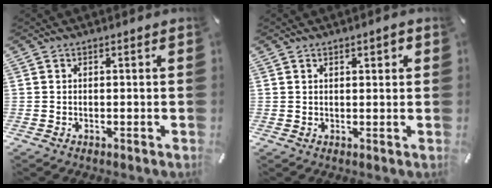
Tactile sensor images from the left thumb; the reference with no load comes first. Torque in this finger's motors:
{"motor_torque": [-0.07, -0.04, -0.04, 0.00, 0.00]}